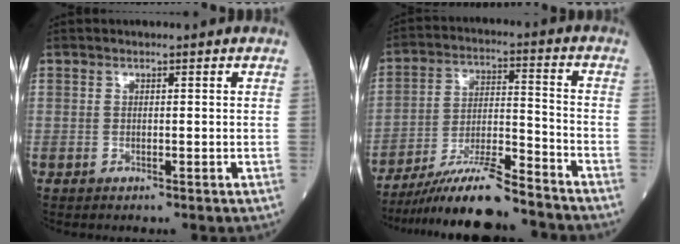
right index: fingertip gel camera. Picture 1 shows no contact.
{"total": 13.4, "force": [-11.8, 0.3, 6.4], "torque": [-0.107, -0.005, -0.209]}